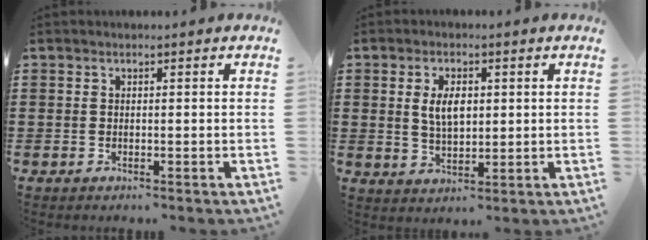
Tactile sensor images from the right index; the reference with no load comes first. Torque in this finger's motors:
{"motor_torque": [0.55, -0.34, 0.46, 0.14]}